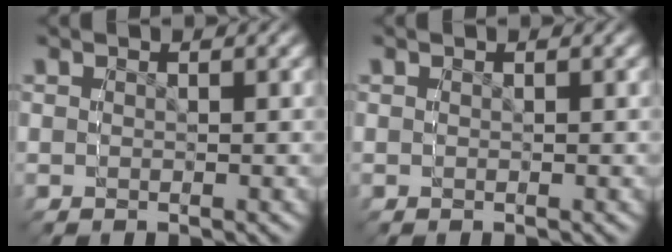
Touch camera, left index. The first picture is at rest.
{"total": 0.0}